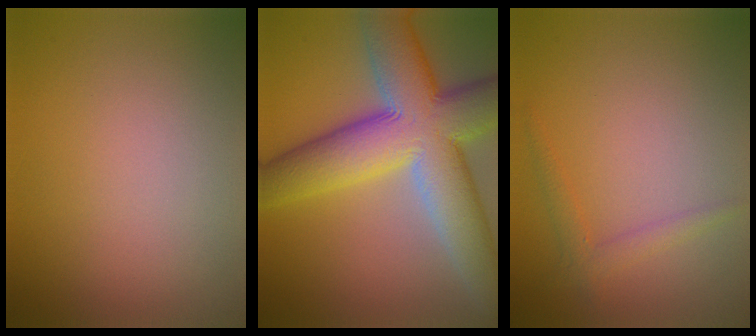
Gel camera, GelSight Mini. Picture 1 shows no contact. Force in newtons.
{"total": 13.2, "press": 13.2, "slide": 0.9}
{"total": 1.6, "press": 1.6, "slide": 0.1}